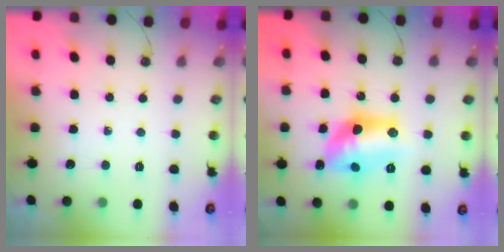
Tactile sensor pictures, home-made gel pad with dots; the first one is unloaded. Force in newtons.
{"total": 15.6, "press": 15.1, "slide": 3.7}